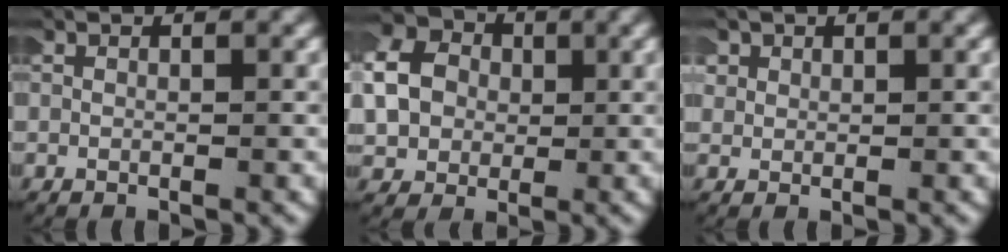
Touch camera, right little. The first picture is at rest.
{"total": 9.6, "force": [2.1, 8.3, 4.4], "torque": [-0.117, 0.009, 0.018]}
{"total": 1.6, "force": [0.7, 1.4, 0.4], "torque": [-0.022, 0.000, 0.011]}